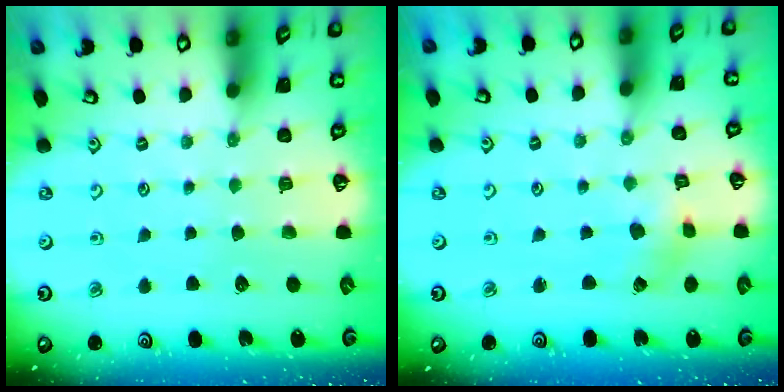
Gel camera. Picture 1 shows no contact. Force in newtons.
{"total": 1.3, "press": 1.2, "slide": 0.3}